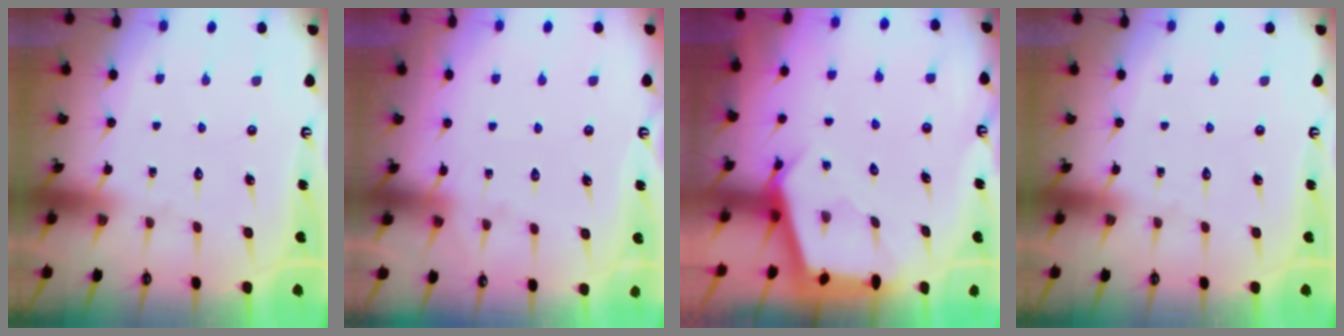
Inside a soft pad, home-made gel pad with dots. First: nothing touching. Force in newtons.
{"total": 3.9, "press": 3.8, "slide": 0.6}
{"total": 2.9, "press": 2.9, "slide": 0.3}
{"total": 0.0}